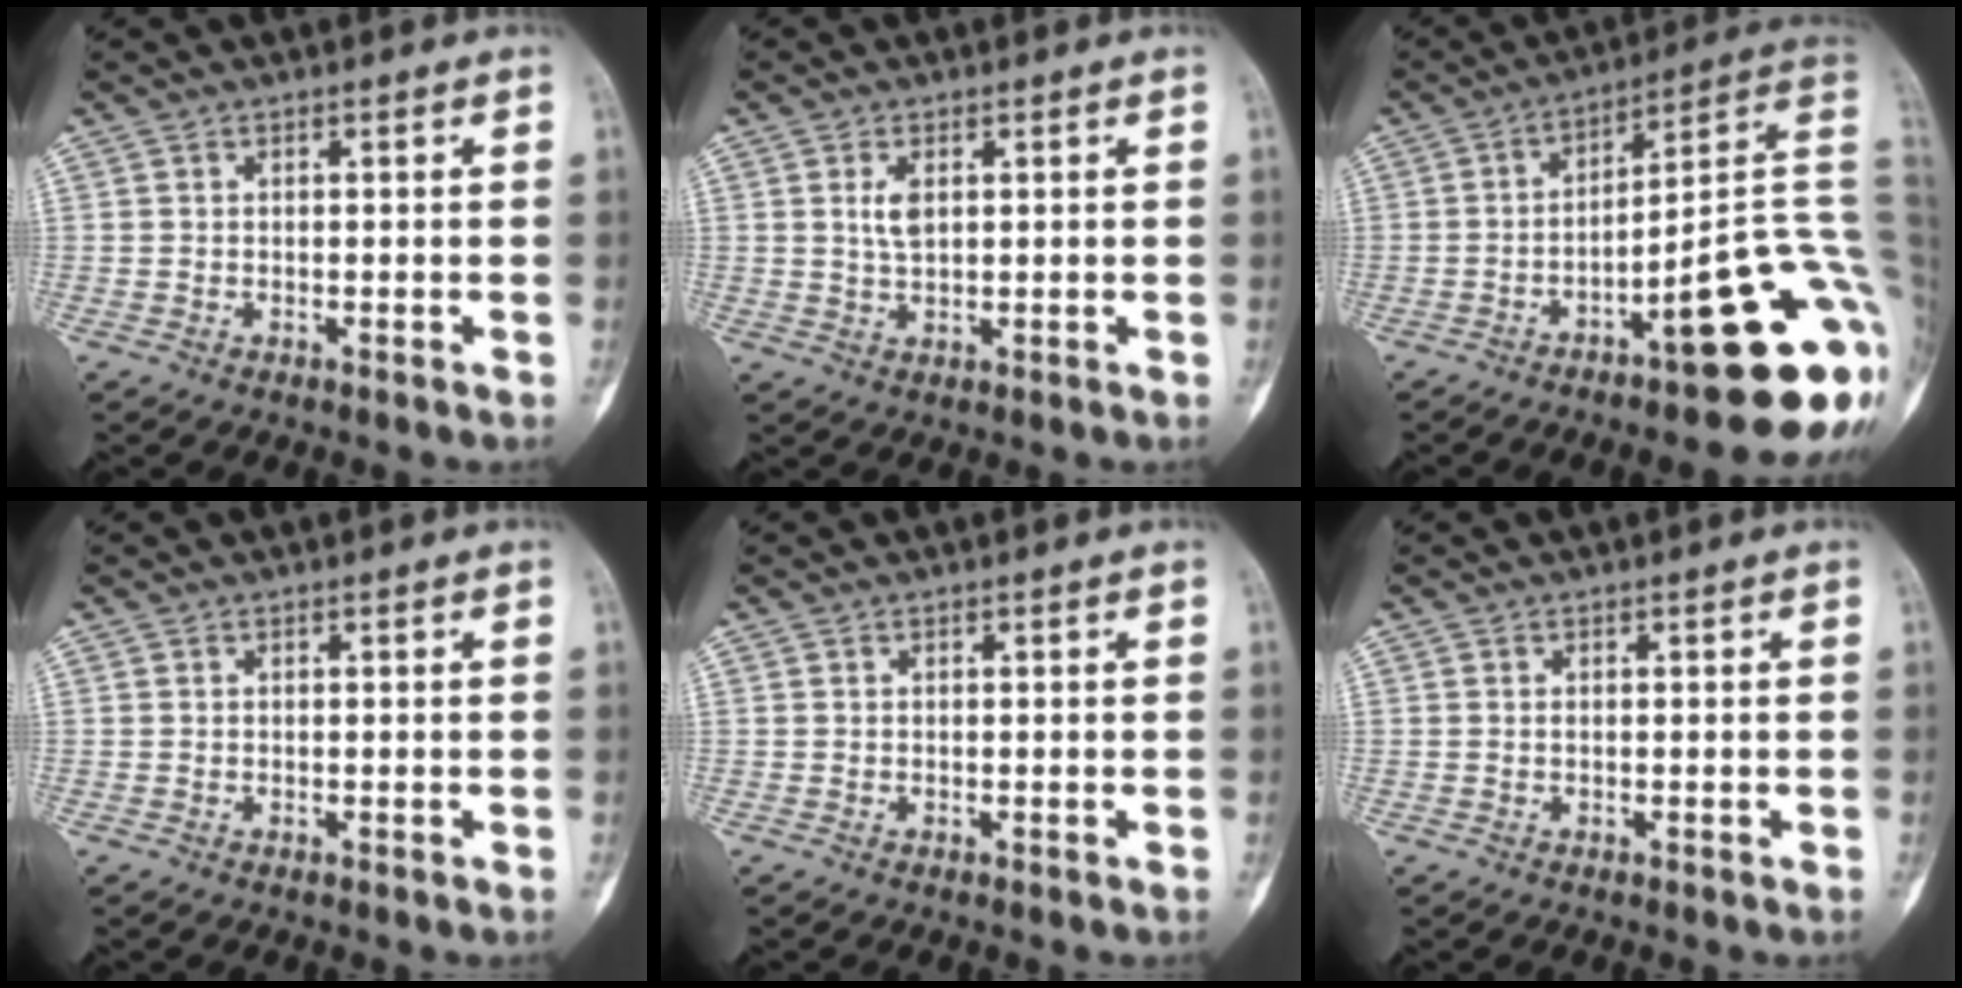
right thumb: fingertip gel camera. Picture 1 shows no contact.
{"total": 3.4, "force": [1.0, 1.7, 2.7], "torque": [-0.051, -0.006, 0.021]}
{"total": 22.1, "force": [-7.5, 4.9, 20.2], "torque": [-0.195, 0.059, -0.097]}
{"total": 0.0}
{"total": 0.0}
{"total": 0.0}